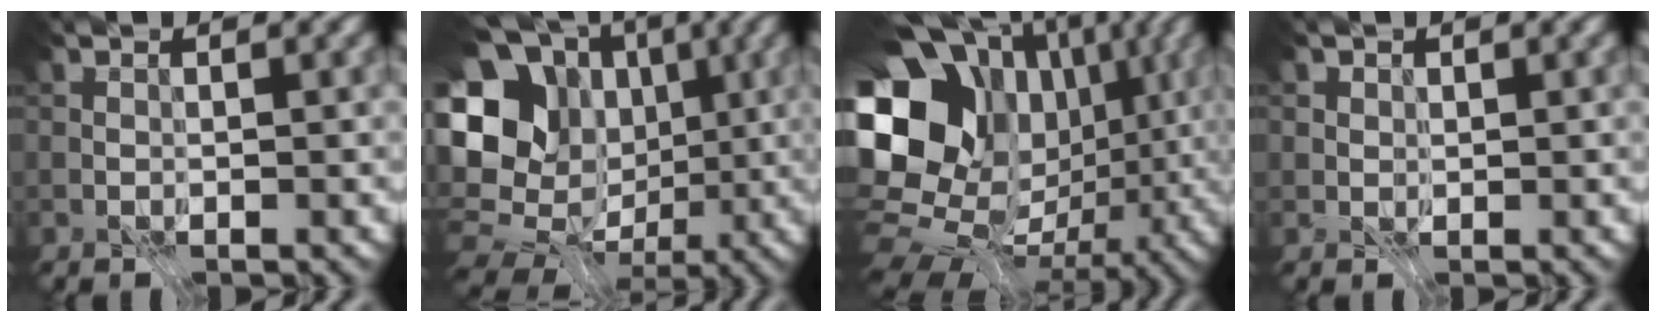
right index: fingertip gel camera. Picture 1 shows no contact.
{"total": 18.1, "force": [0.8, 15.6, 9.1], "torque": [-0.198, 0.049, -0.008]}
{"total": 18.3, "force": [0.5, 14.8, 10.8], "torque": [-0.196, -0.011, 0.014]}
{"total": 1.2, "force": [0.6, 1.0, 0.2], "torque": [-0.007, -0.009, 0.023]}